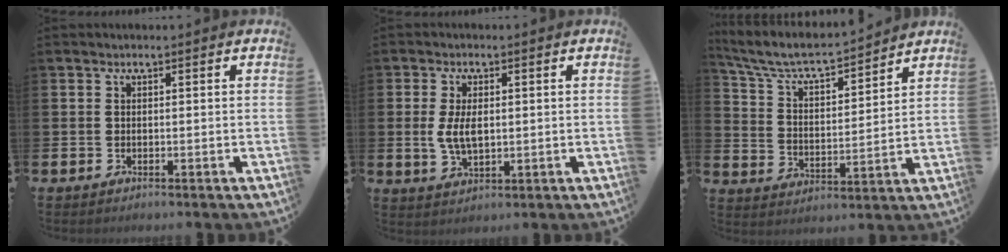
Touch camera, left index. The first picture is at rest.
{"total": 4.6, "force": [0.5, 2.4, 3.9], "torque": [-0.063, 0.003, 0.005]}
{"total": 7.0, "force": [6.4, 1.3, 2.3], "torque": [-0.079, -0.049, 0.108]}